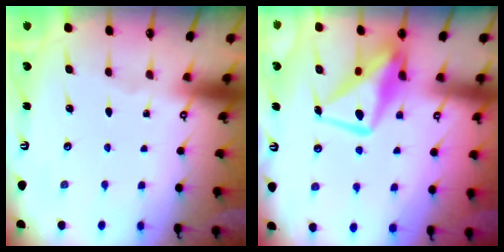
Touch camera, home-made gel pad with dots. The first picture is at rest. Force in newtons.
{"total": 13.4, "press": 13.4, "slide": 1.1}